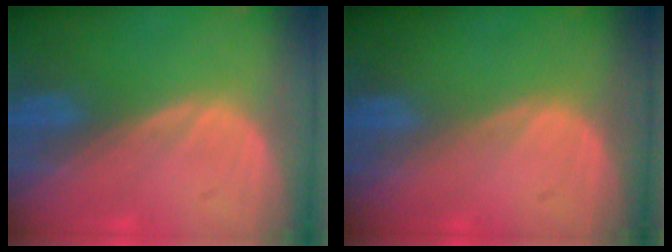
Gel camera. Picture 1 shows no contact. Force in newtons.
{"total": 0.0}